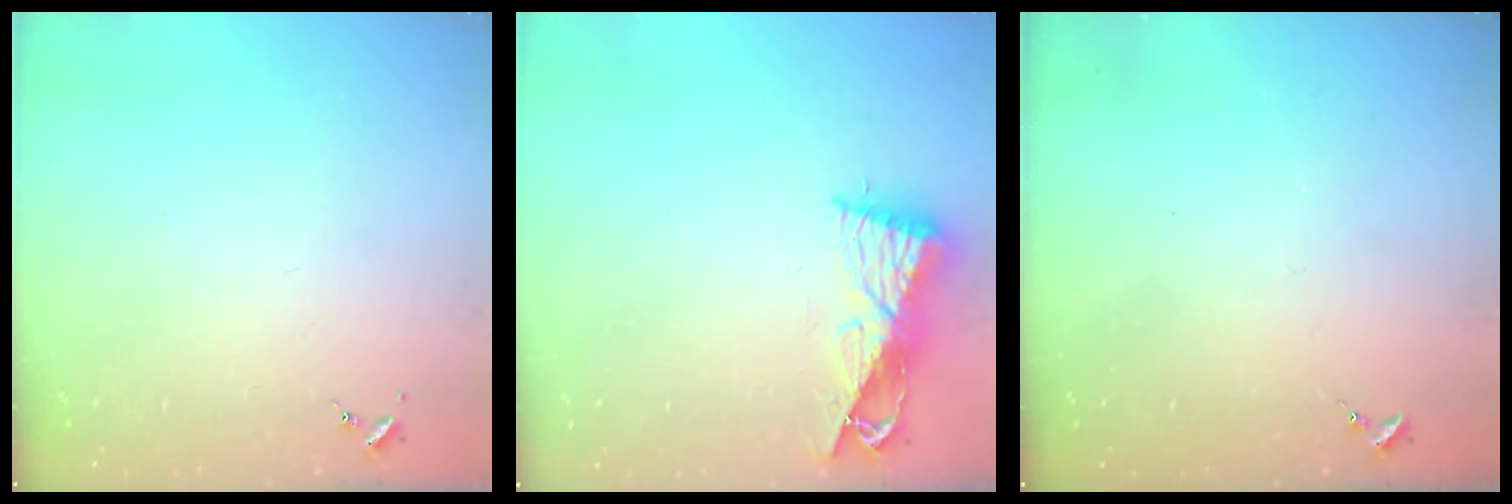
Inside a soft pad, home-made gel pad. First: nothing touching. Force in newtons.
{"total": 9.5, "press": 9.4, "slide": 0.8}
{"total": 0.0}